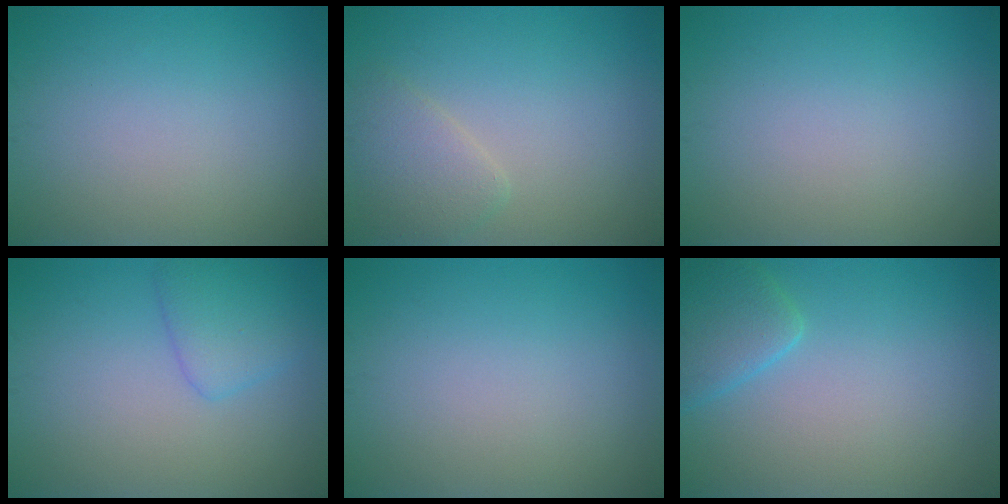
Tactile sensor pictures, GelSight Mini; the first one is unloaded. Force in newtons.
{"total": 2.5, "press": 2.5, "slide": 0.1}
{"total": 0.0}
{"total": 2.7, "press": 2.7, "slide": 0.2}
{"total": 0.0}
{"total": 3.1, "press": 3.1, "slide": 0.2}